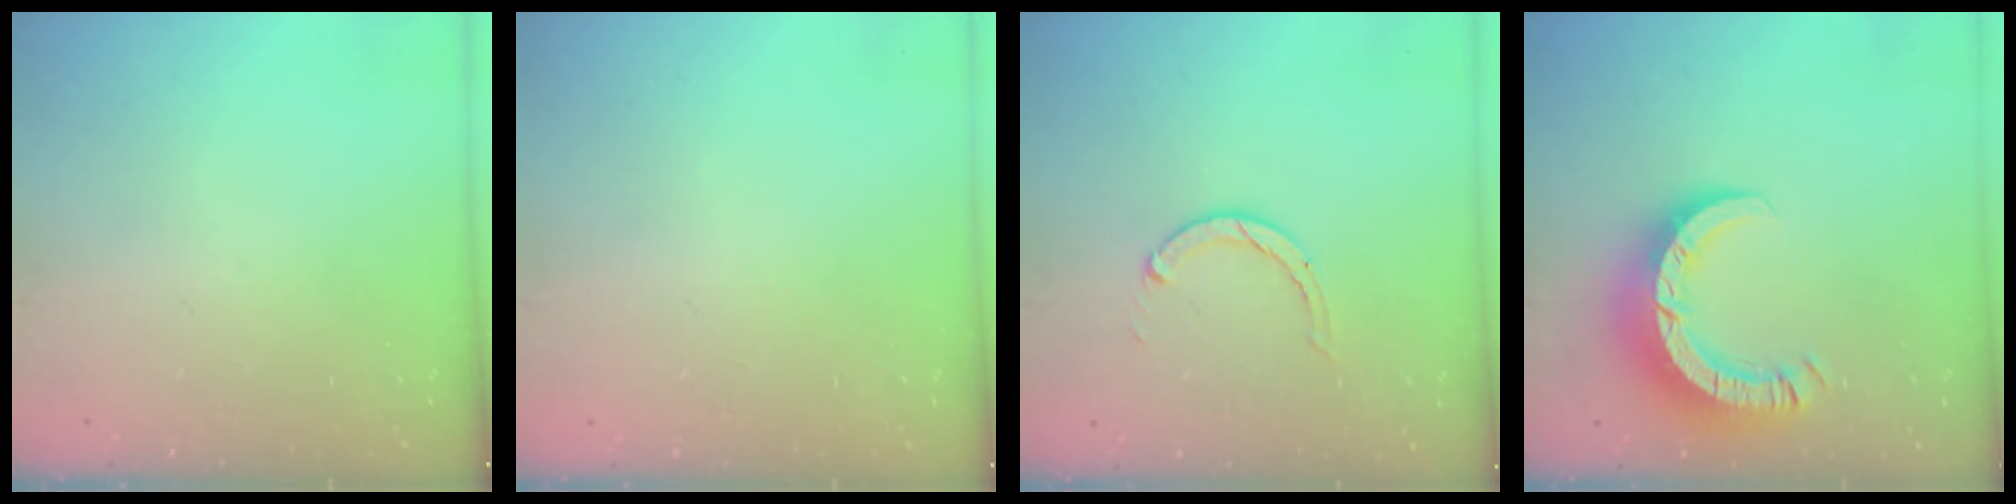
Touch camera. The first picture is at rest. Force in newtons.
{"total": 2.5, "press": 2.5, "slide": 0.2}
{"total": 1.9, "press": 1.9, "slide": 0.2}
{"total": 10.6, "press": 10.5, "slide": 1.0}